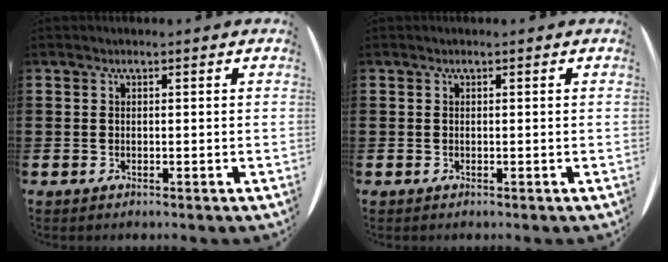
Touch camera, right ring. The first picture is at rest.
{"total": 0.0}